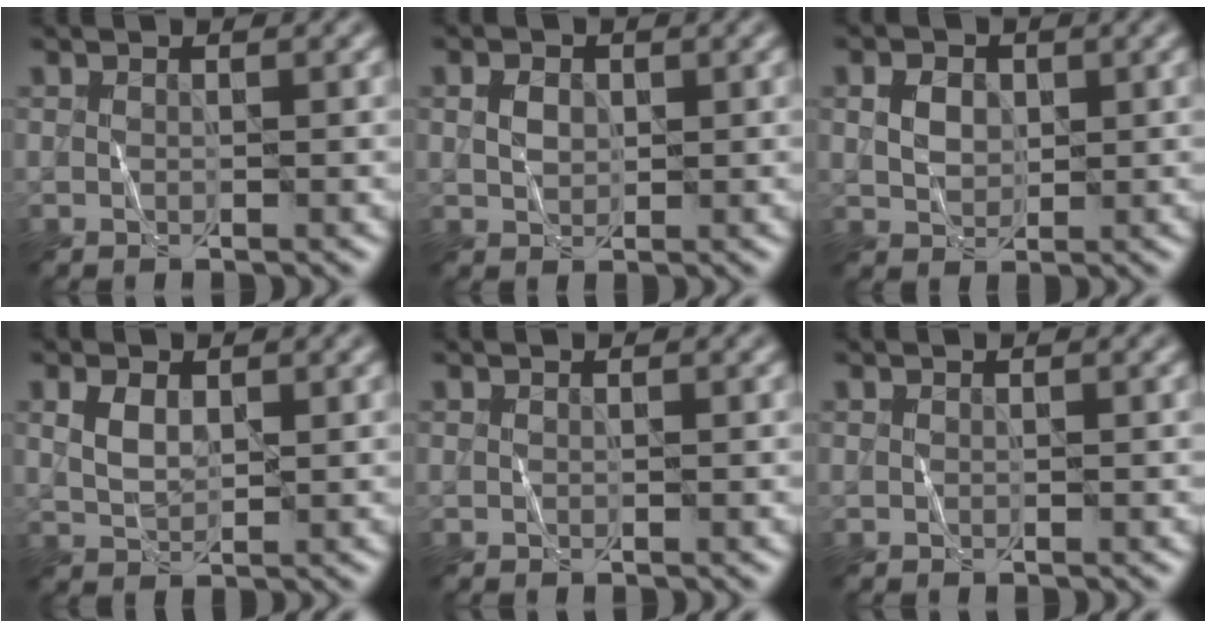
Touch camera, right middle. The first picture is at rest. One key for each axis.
{"total": 1.7, "fx": 0.4, "fy": 1.3, "fz": 1.1, "tx": -0.021, "ty": 0.002, "tz": 0.008}
{"total": 2.3, "fx": 0.6, "fy": 1.7, "fz": 1.4, "tx": -0.027, "ty": 0.001, "tz": 0.011}
{"total": 2.3, "fx": 0.9, "fy": 1.3, "fz": 1.6, "tx": -0.037, "ty": 0.000, "tz": 0.022}
{"total": 0.0}
{"total": 0.0}